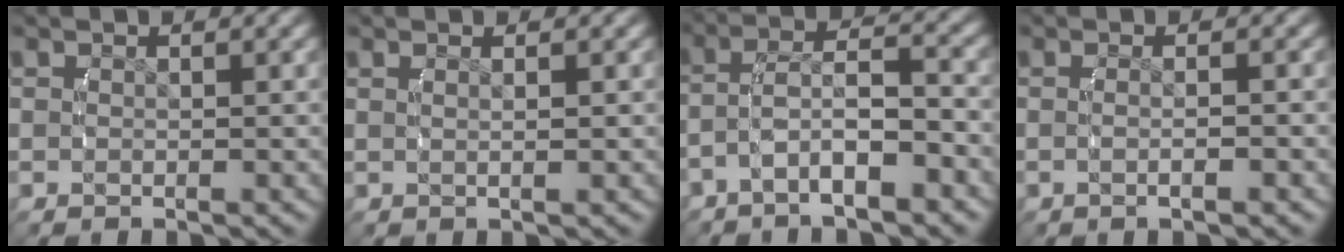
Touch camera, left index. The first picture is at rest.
{"total": 1.3, "force": [0.4, -0.9, 0.8], "torque": [-0.011, 0.003, 0.010]}
{"total": 3.8, "force": [-1.7, 1.4, 3.2], "torque": [-0.070, -0.002, -0.025]}
{"total": 1.8, "force": [-0.7, -0.7, 1.5], "torque": [-0.027, 0.003, -0.008]}